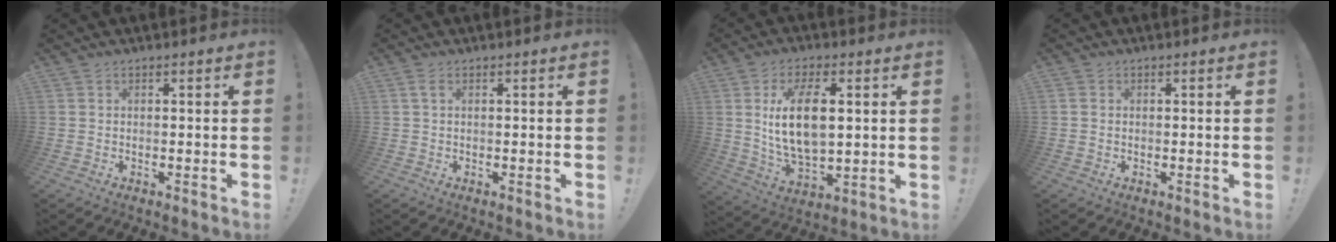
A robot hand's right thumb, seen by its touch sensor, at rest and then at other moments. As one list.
[{"total": 1.5, "force": [0.4, 0.4, 1.4], "torque": [-0.032, 0.003, 0.008]}, {"total": 14.3, "force": [3.0, 7.3, 12.0], "torque": [-0.214, -0.005, 0.048]}, {"total": 0.9, "force": [0.0, 0.9, 0.1], "torque": [-0.005, 0.005, 0.000]}]